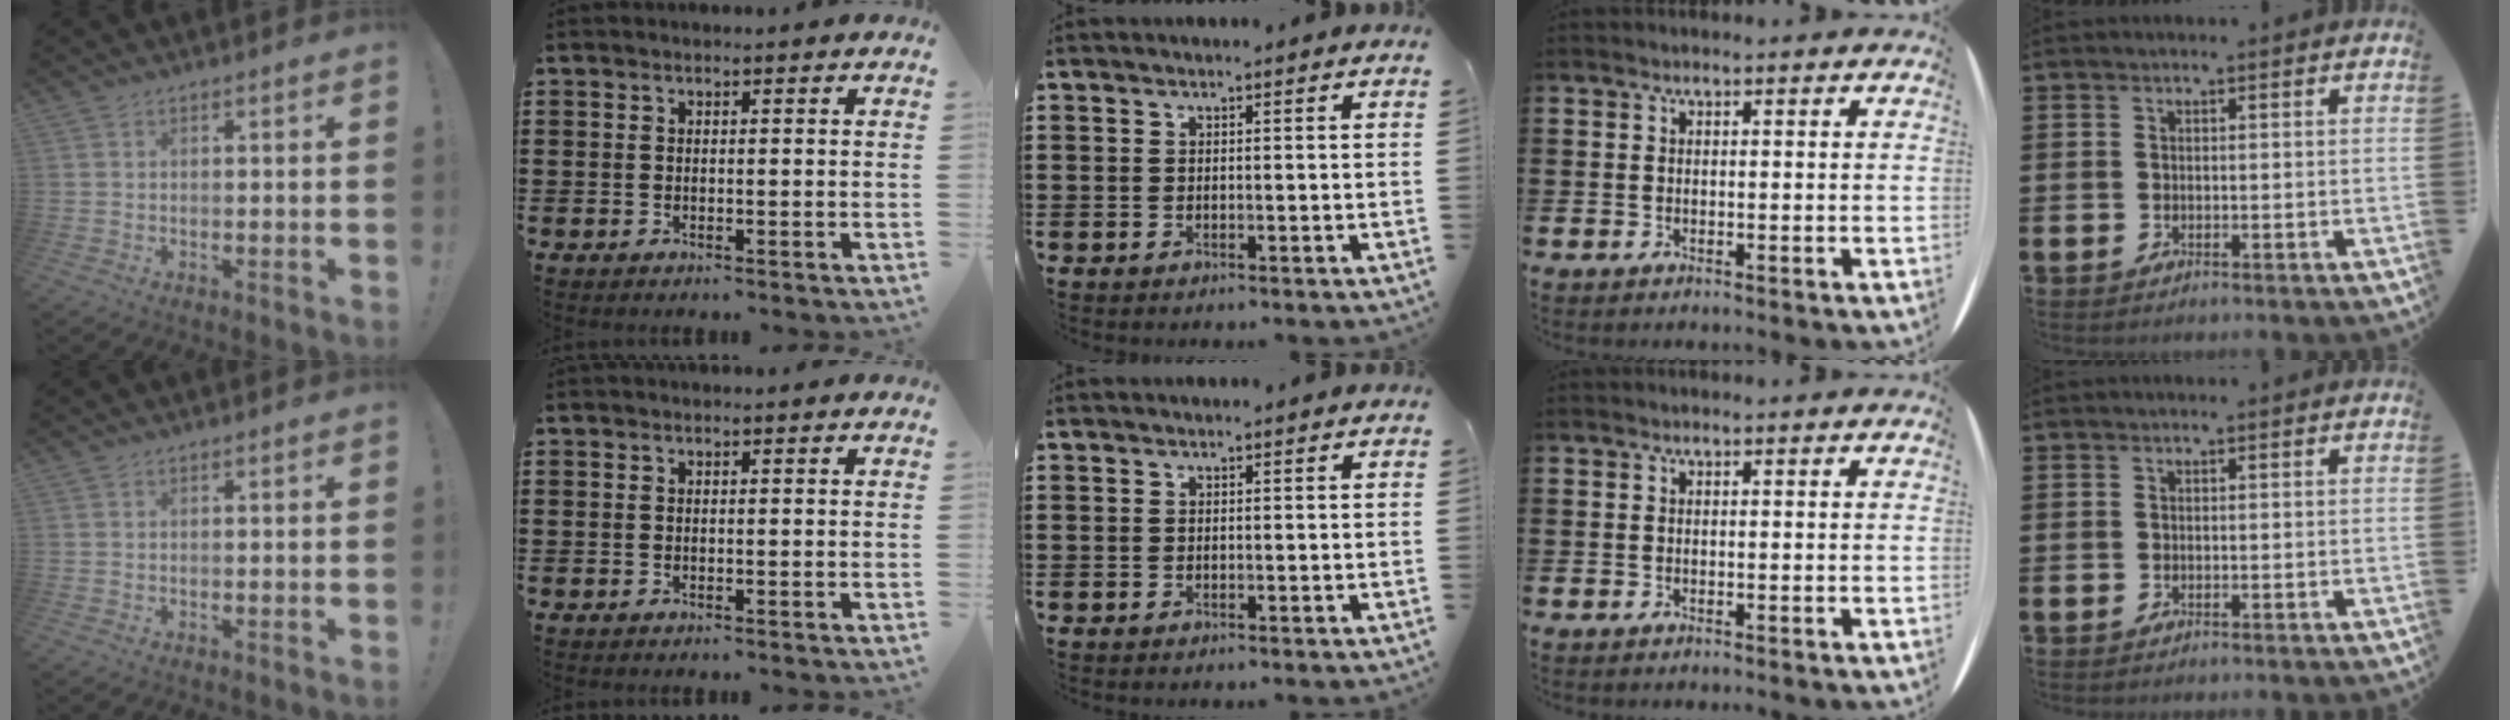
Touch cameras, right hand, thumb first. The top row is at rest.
{}